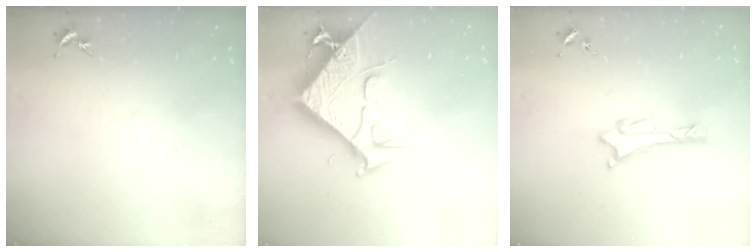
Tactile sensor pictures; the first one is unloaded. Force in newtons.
{"total": 9.0, "press": 9.0, "slide": 0.9}
{"total": 1.5, "press": 1.5, "slide": 0.2}